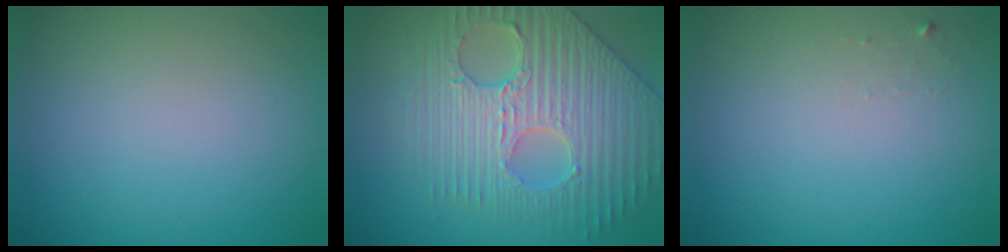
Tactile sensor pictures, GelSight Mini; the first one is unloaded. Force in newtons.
{"total": 7.3, "press": 6.1, "slide": 4.0}
{"total": 0.6, "press": 0.6, "slide": 0.1}